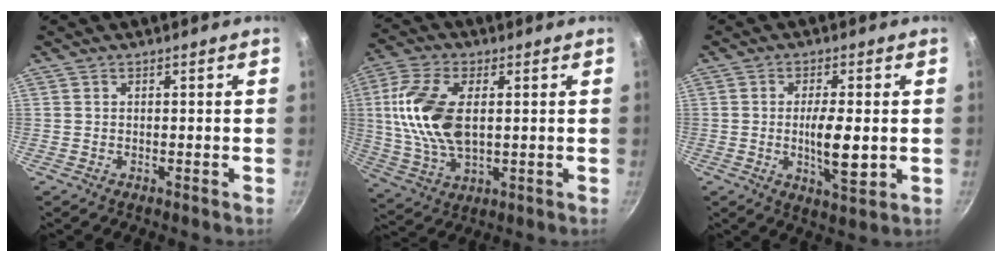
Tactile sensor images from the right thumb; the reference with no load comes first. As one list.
[{"total": 14.7, "force": [1.9, 8.0, 12.1], "torque": [-0.238, -0.001, 0.035]}, {"total": 8.2, "force": [-0.6, 2.4, 7.8], "torque": [-0.137, -0.007, -0.008]}]